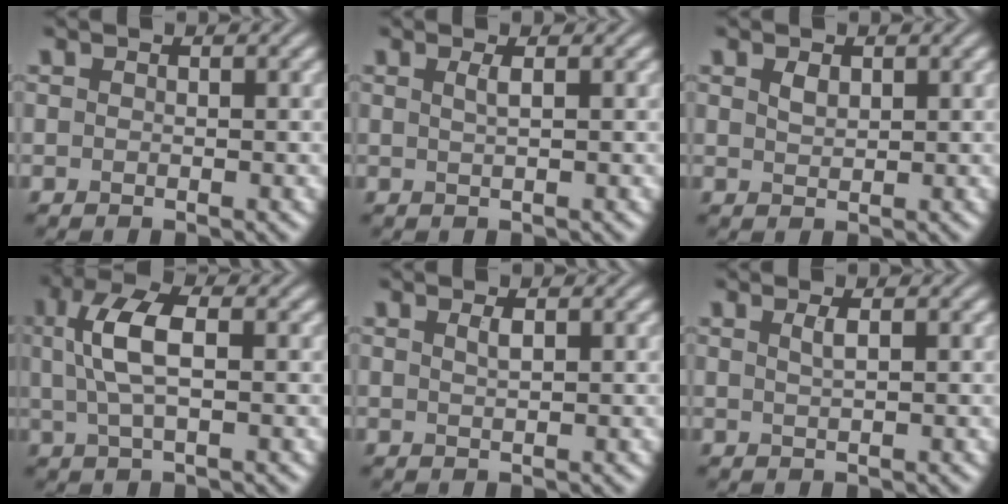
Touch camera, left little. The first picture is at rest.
{"total": 1.3, "force": [0.4, 0.5, 1.1], "torque": [-0.015, 0.002, 0.004]}
{"total": 1.2, "force": [0.7, 0.6, 0.7], "torque": [-0.016, 0.001, 0.016]}
{"total": 4.9, "force": [0.9, 1.9, 4.4], "torque": [-0.095, 0.010, 0.015]}
{"total": 1.0, "force": [0.5, 0.3, 0.8], "torque": [-0.012, 0.002, 0.008]}
{"total": 1.3, "force": [0.5, 0.4, 1.1], "torque": [-0.016, 0.003, 0.007]}